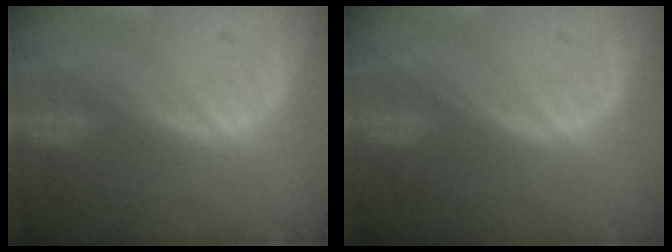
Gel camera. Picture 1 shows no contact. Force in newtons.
{"total": 0.0}